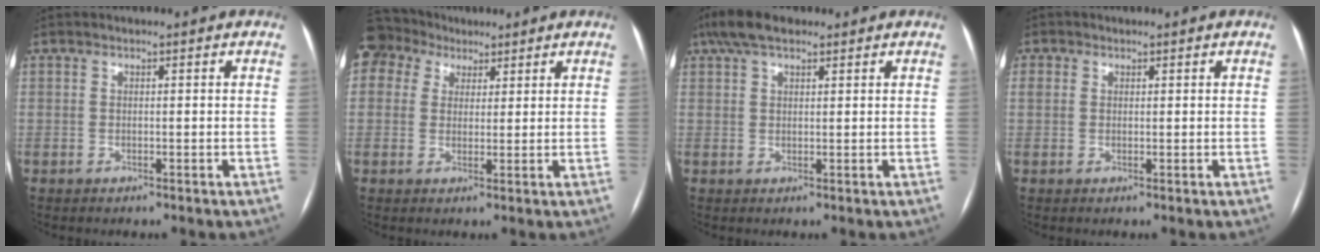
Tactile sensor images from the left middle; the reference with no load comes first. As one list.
[{"total": 7.3, "force": [4.6, 5.5, 1.4], "torque": [-0.036, 0.044, 0.089]}, {"total": 5.7, "force": [4.0, 2.1, 3.6], "torque": [-0.078, 0.030, 0.073]}, {"total": 1.9, "force": [0.7, 1.7, 0.6], "torque": [-0.012, 0.008, 0.012]}]